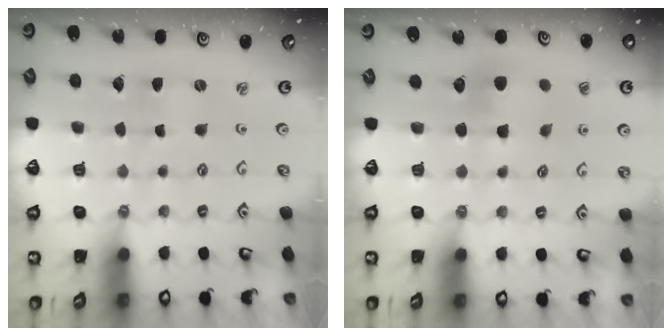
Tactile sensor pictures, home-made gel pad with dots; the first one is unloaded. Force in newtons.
{"total": 5.8, "press": 5.8, "slide": 0.4}